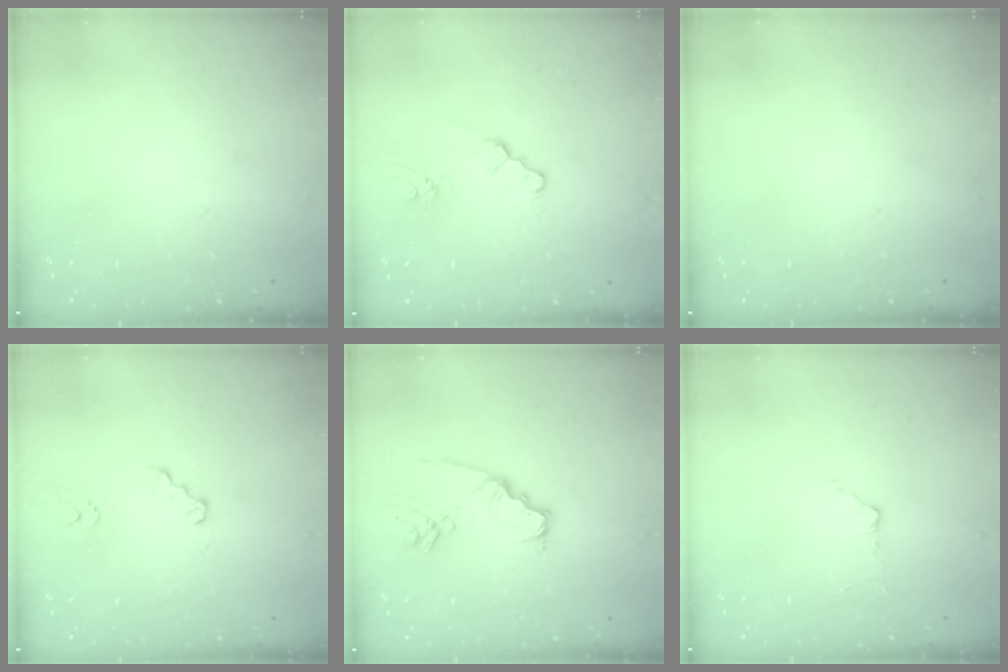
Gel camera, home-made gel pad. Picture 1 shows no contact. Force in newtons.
{"total": 2.3, "press": 2.3, "slide": 0.4}
{"total": 0.0}
{"total": 3.3, "press": 3.3, "slide": 0.3}
{"total": 7.0, "press": 7.0, "slide": 0.6}
{"total": 3.0, "press": 3.0, "slide": 0.4}